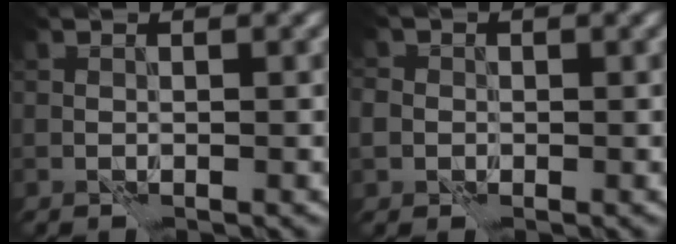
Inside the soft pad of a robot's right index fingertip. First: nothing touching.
{"total": 1.9, "force": [-0.4, 1.8, 0.5], "torque": [-0.005, -0.002, -0.008]}